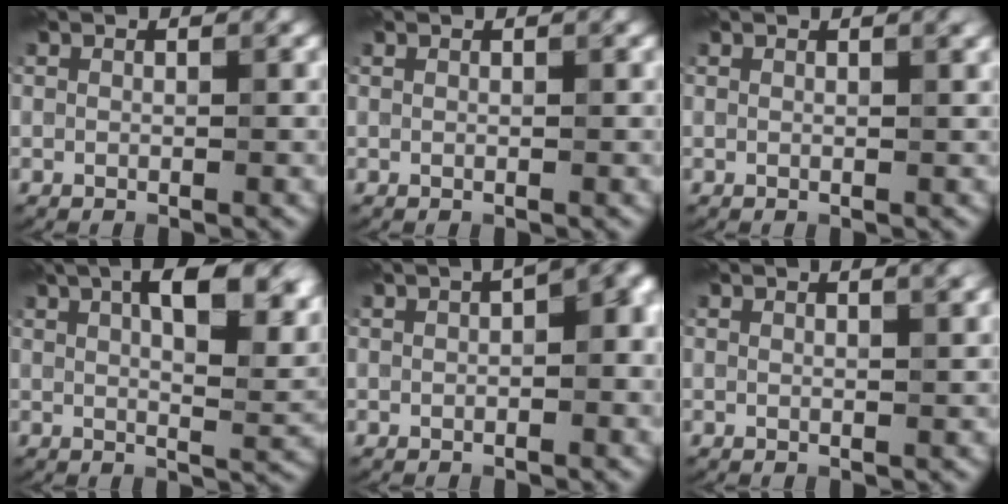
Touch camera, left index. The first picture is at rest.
{"total": 0.0}
{"total": 1.4, "force": [0.8, 0.5, 1.0], "torque": [-0.006, 0.002, 0.006]}
{"total": 12.6, "force": [5.6, 4.9, 10.1], "torque": [-0.118, 0.024, 0.075]}
{"total": 6.0, "force": [1.1, 2.5, 5.3], "torque": [-0.039, 0.027, 0.011]}
{"total": 3.0, "force": [1.9, 1.2, 2.1], "torque": [-0.006, 0.013, 0.000]}